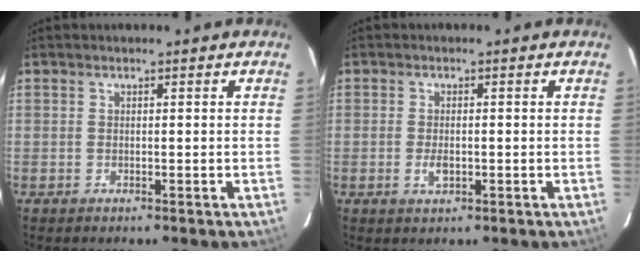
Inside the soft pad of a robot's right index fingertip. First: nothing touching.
{"total": 2.6, "force": [-0.8, 1.4, 2.1], "torque": [-0.041, -0.003, -0.012]}